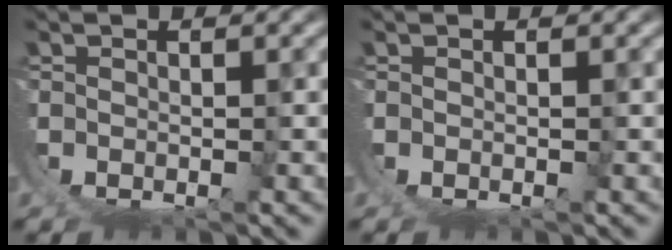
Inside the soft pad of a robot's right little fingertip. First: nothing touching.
{"total": 0.0}